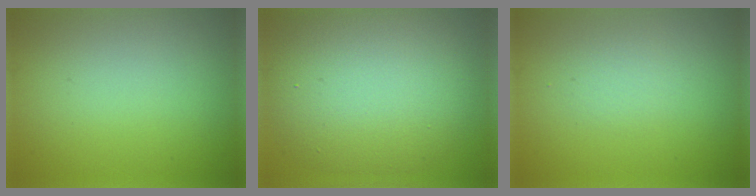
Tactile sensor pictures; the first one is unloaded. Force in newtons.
{"total": 9.9, "press": 9.9, "slide": 1.0}
{"total": 1.2, "press": 1.2, "slide": 0.0}